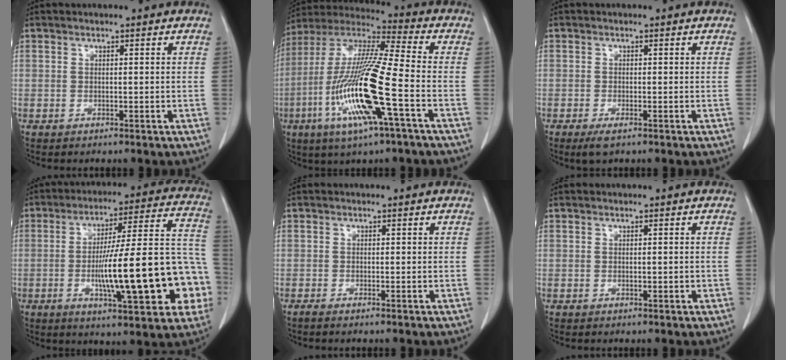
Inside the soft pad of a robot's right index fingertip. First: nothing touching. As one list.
[{"total": 19.1, "force": [-5.9, 0.9, 18.1], "torque": [-0.381, -0.020, -0.118]}, {"total": 2.2, "force": [-1.4, 0.6, 1.6], "torque": [-0.033, -0.005, -0.022]}, {"total": 22.9, "force": [-5.2, 3.7, 22.0], "torque": [-0.259, 0.033, -0.067]}, {"total": 0.9, "force": [-0.8, 0.0, 0.6], "torque": [-0.014, -0.002, -0.015]}, {"total": 0.7, "force": [-0.1, 0.2, 0.7], "torque": [-0.012, -0.002, 0.001]}]